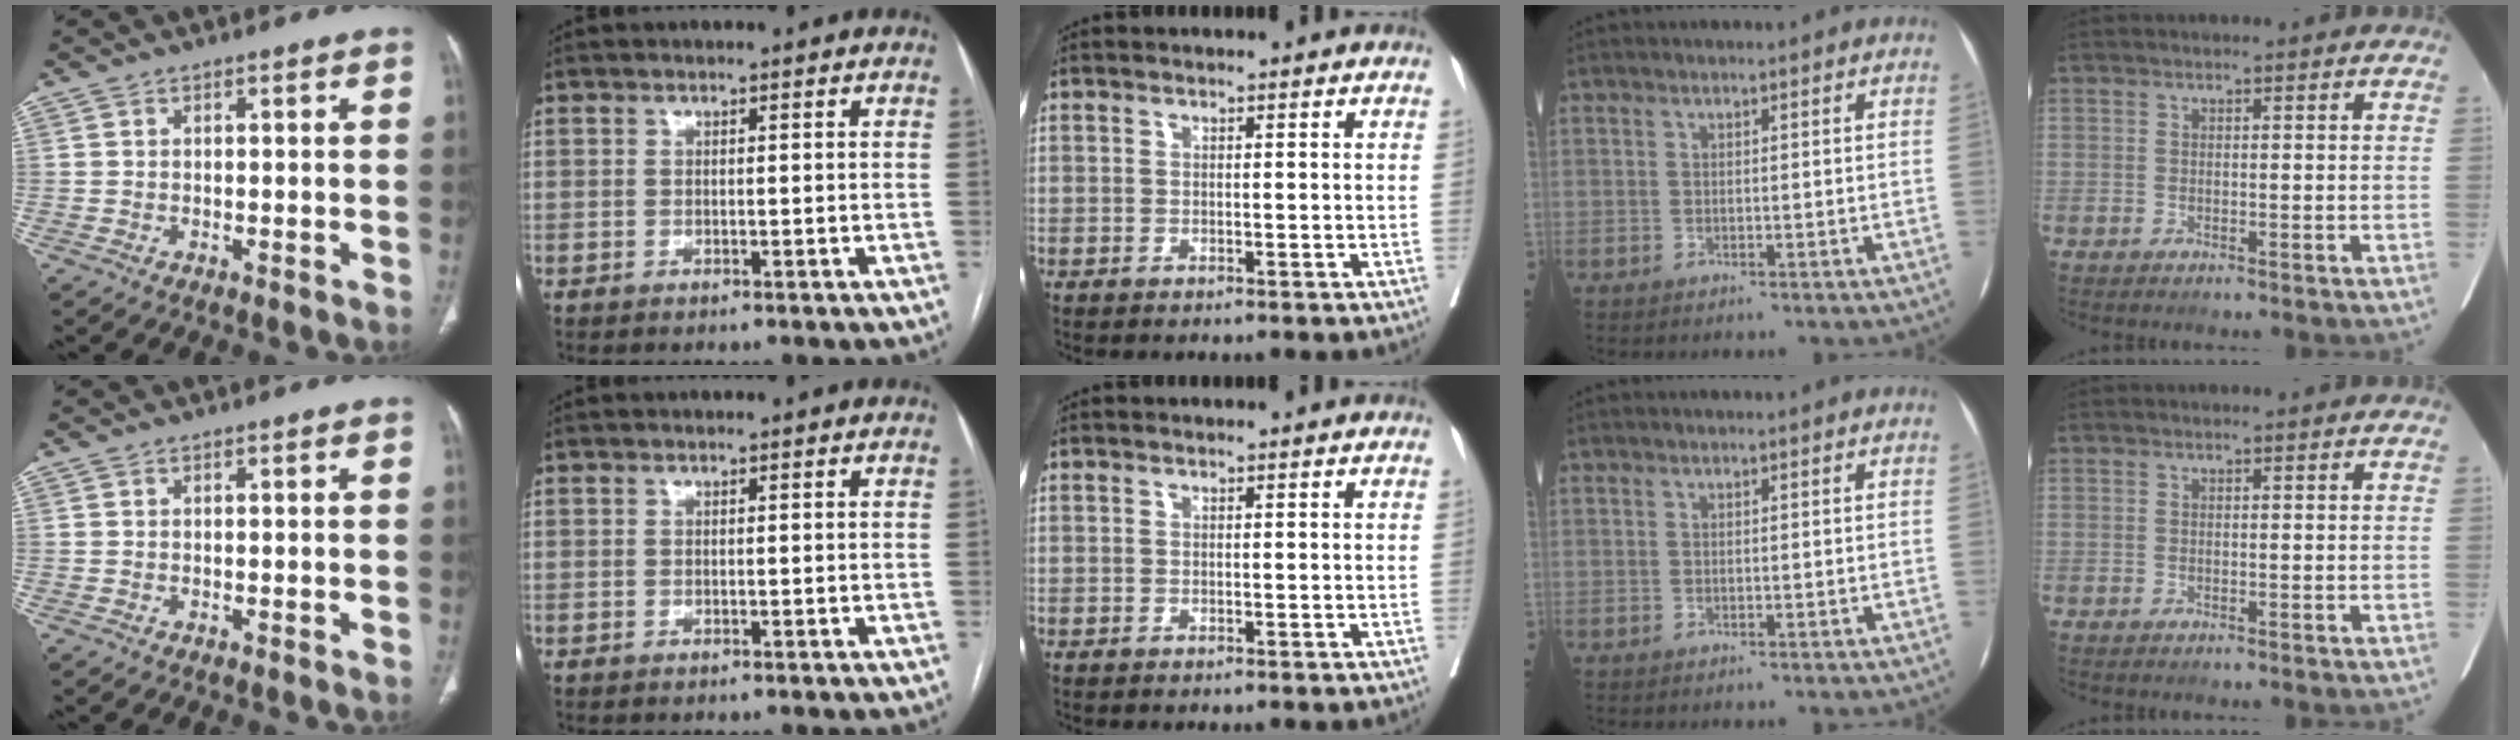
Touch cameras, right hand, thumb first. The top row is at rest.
{}